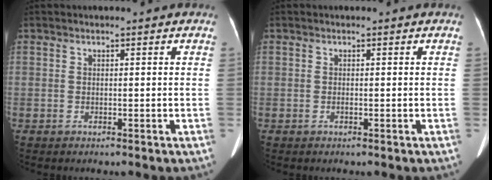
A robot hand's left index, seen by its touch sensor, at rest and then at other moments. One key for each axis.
{"total": 0.0}